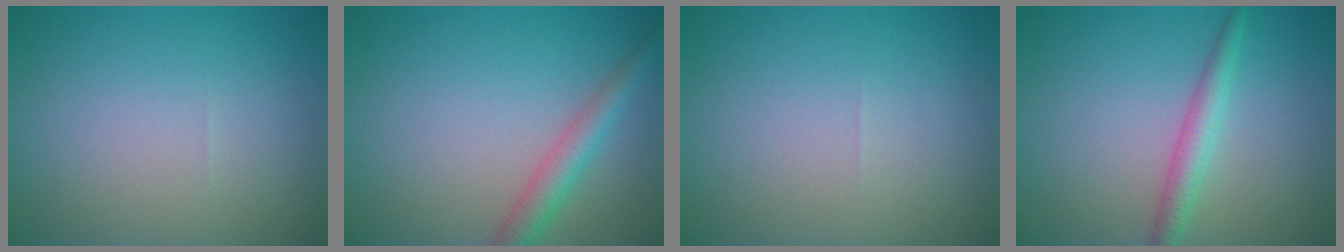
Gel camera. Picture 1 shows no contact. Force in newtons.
{"total": 3.1, "press": 3.1, "slide": 0.1}
{"total": 0.0}
{"total": 2.5, "press": 2.5, "slide": 0.1}